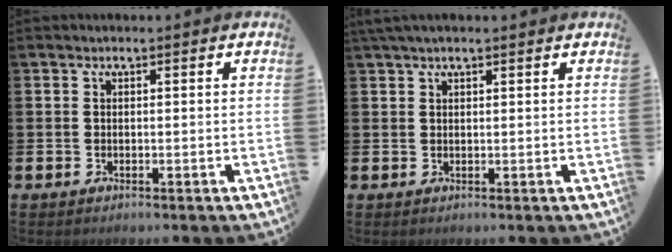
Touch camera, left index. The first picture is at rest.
{"total": 1.9, "force": [1.5, 0.3, 1.1], "torque": [-0.021, 0.004, 0.026]}